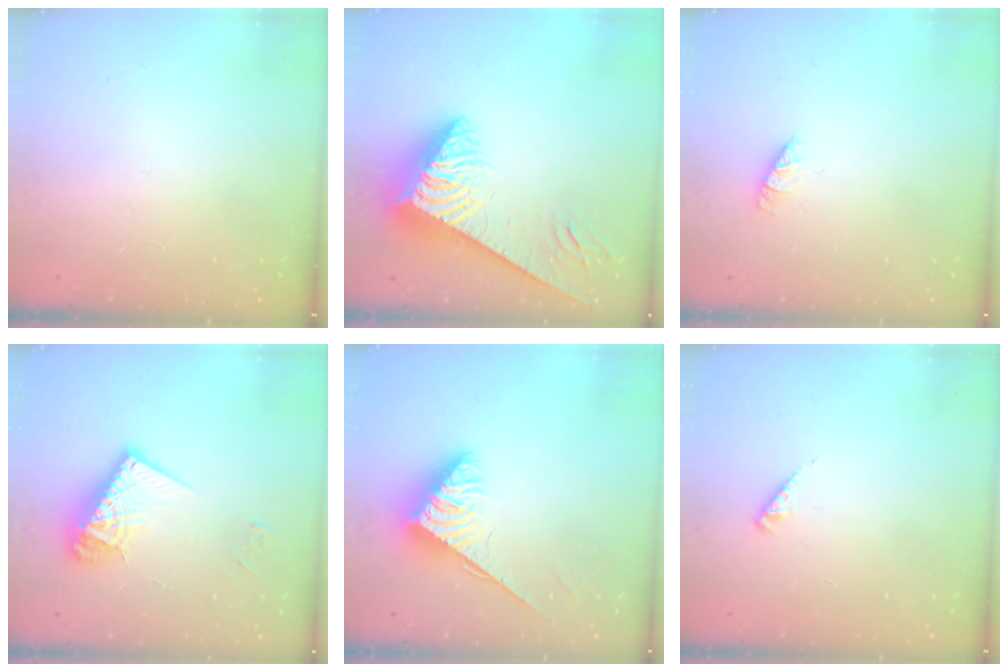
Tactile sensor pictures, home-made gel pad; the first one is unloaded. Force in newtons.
{"total": 8.9, "press": 8.9, "slide": 1.1}
{"total": 1.0, "press": 1.0, "slide": 0.1}
{"total": 12.2, "press": 12.1, "slide": 1.2}
{"total": 3.8, "press": 3.8, "slide": 0.5}
{"total": 1.8, "press": 1.7, "slide": 0.4}